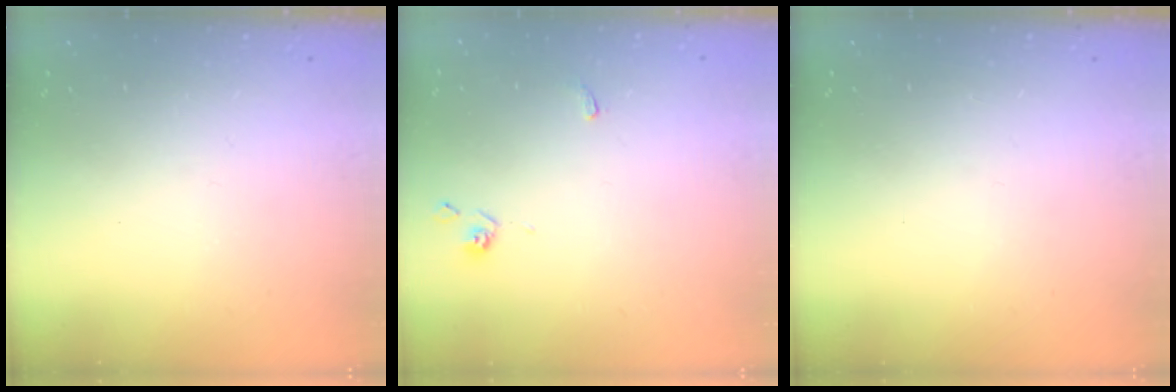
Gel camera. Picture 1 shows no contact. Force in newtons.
{"total": 2.8, "press": 2.8, "slide": 0.6}
{"total": 0.0}